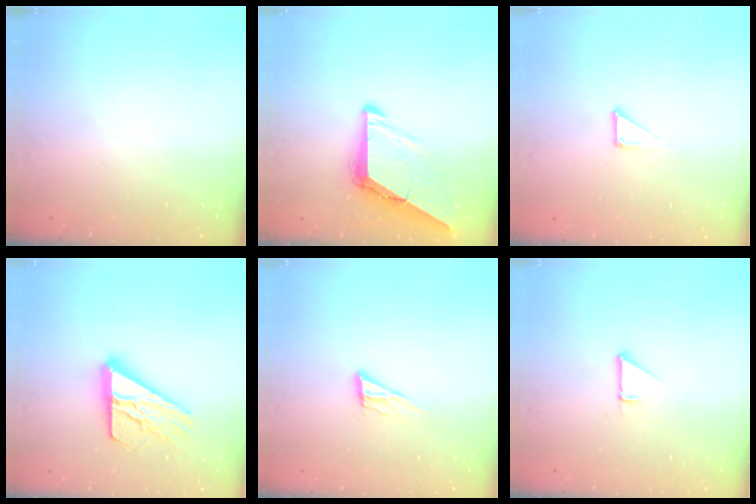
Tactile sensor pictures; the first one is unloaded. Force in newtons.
{"total": 9.1, "press": 9.1, "slide": 0.7}
{"total": 2.8, "press": 2.8, "slide": 0.1}
{"total": 16.5, "press": 16.4, "slide": 1.5}
{"total": 8.6, "press": 8.2, "slide": 2.5}
{"total": 1.0, "press": 1.0, "slide": 0.1}